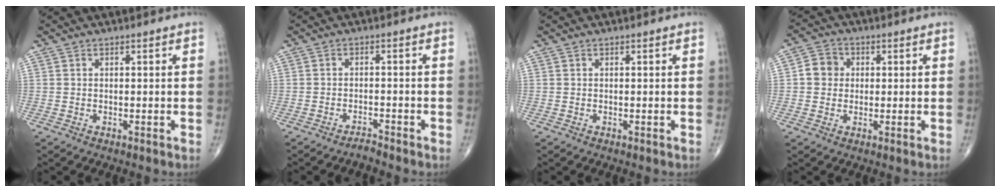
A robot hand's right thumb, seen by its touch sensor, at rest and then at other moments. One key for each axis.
{"total": 1.7, "fx": -1.7, "fy": 0.1, "fz": 0.2, "tx": -0.007, "ty": 0.007, "tz": -0.030}
{"total": 0.0}
{"total": 4.8, "fx": 0.4, "fy": 4.4, "fz": 1.8, "tx": -0.014, "ty": 0.009, "tz": -0.002}